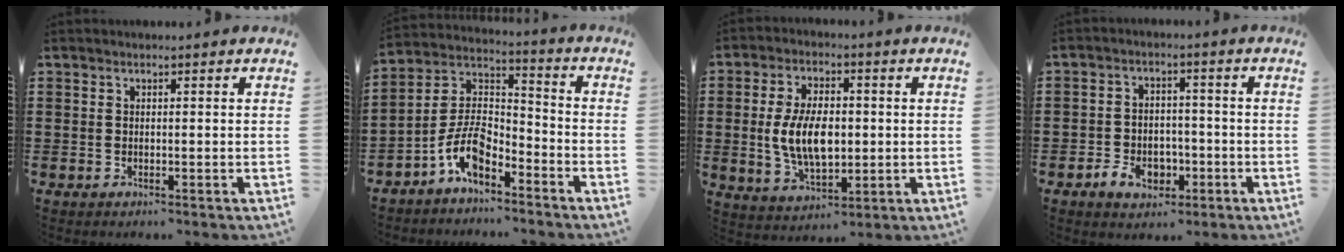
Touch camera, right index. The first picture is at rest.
{"total": 8.0, "force": [-5.2, 3.5, 4.9], "torque": [-0.122, -0.009, -0.108]}
{"total": 8.9, "force": [-0.2, 5.0, 7.4], "torque": [-0.157, 0.001, -0.010]}
{"total": 5.2, "force": [-2.3, 3.8, 2.8], "torque": [-0.058, 0.008, -0.044]}